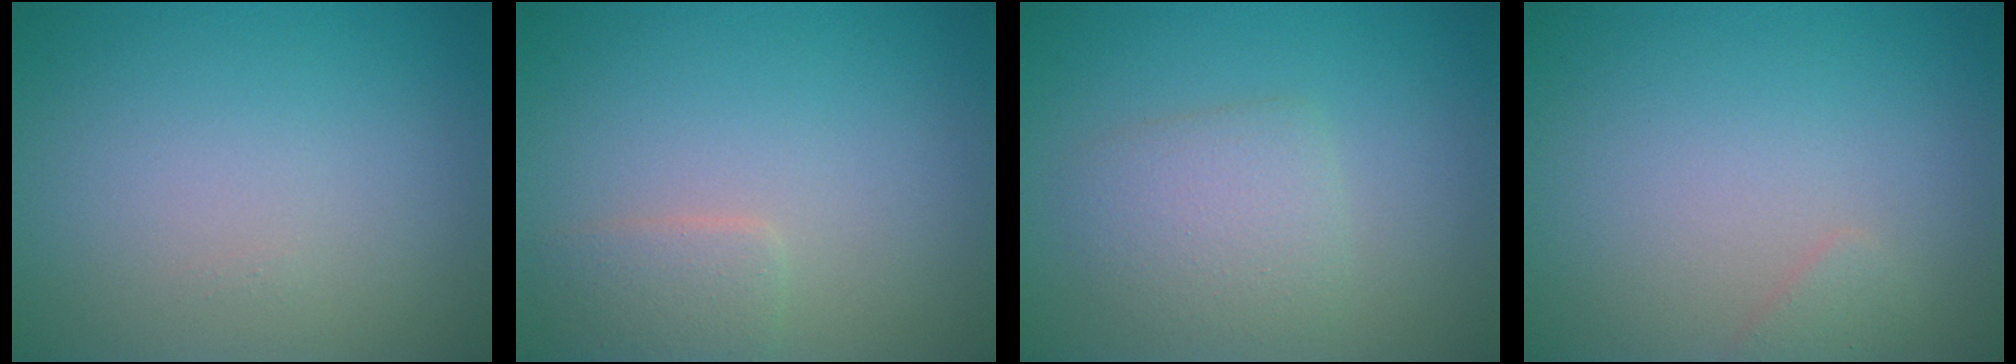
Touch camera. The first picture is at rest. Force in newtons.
{"total": 2.0, "press": 2.0, "slide": 0.0}
{"total": 2.9, "press": 2.9, "slide": 0.2}
{"total": 0.9, "press": 0.9, "slide": 0.1}